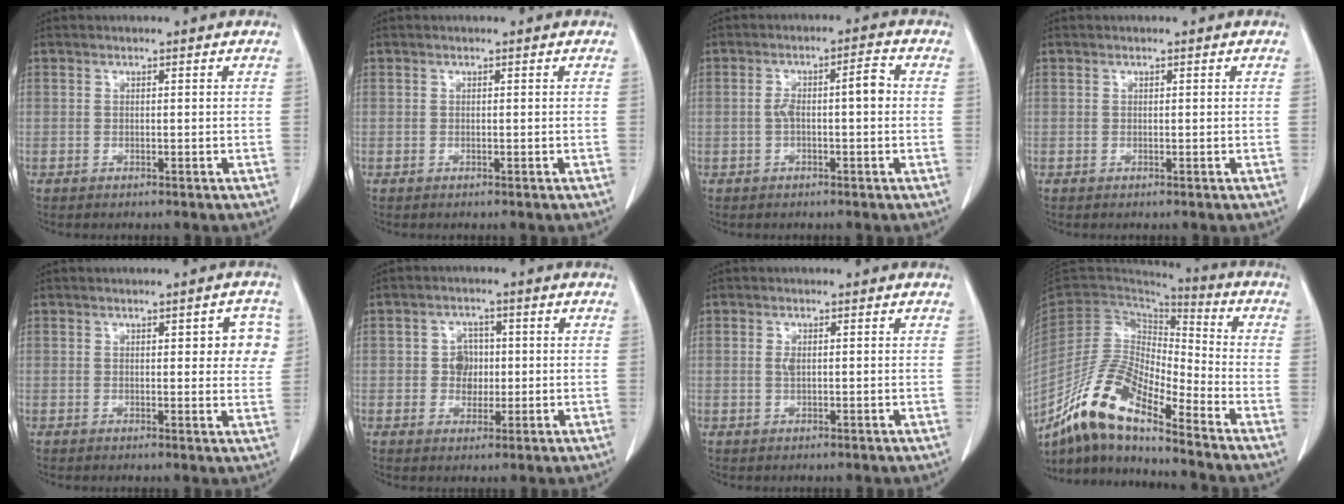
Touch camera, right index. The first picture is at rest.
{"total": 0.0}
{"total": 4.8, "force": [-0.4, 0.9, 4.7], "torque": [-0.081, 0.025, -0.004]}
{"total": 0.0}
{"total": 5.4, "force": [1.6, 1.8, 4.8], "torque": [-0.045, 0.006, 0.016]}
{"total": 3.7, "force": [-0.1, 3.2, 1.9], "torque": [-0.025, 0.009, 0.000]}
{"total": 1.1, "force": [0.0, 0.4, 1.0], "torque": [-0.024, 0.000, 0.001]}
{"total": 14.6, "force": [-11.1, 2.8, 9.0], "torque": [-0.181, 0.002, -0.207]}